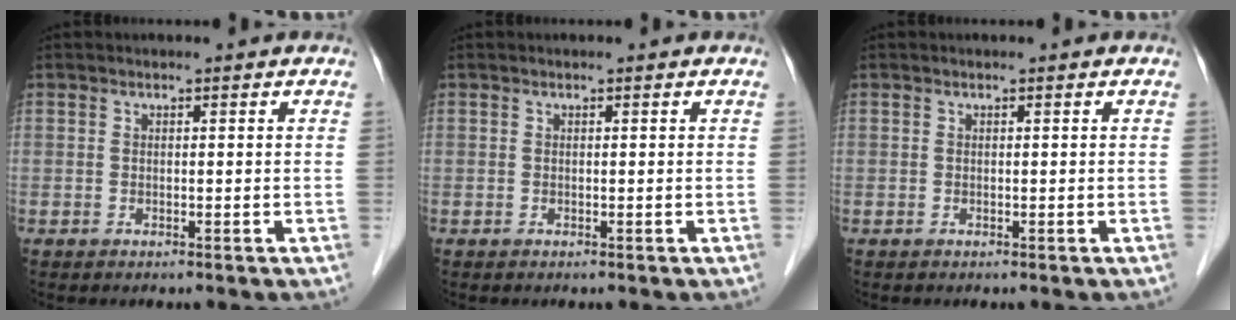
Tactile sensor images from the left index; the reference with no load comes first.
{"total": 0.0}
{"total": 0.0}